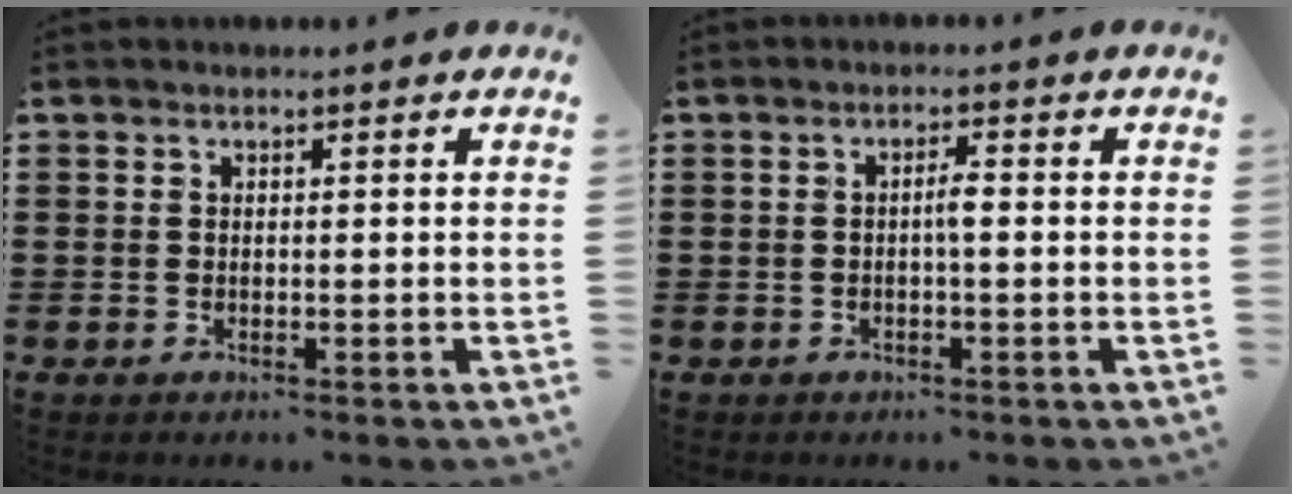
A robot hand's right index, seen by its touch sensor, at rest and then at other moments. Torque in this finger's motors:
{"motor_torque": [0.66, -0.14, 0.08, 0.04]}